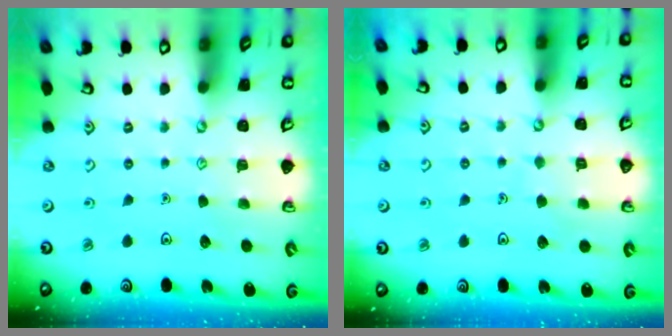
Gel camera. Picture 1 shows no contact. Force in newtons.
{"total": 4.4, "press": 4.3, "slide": 0.4}